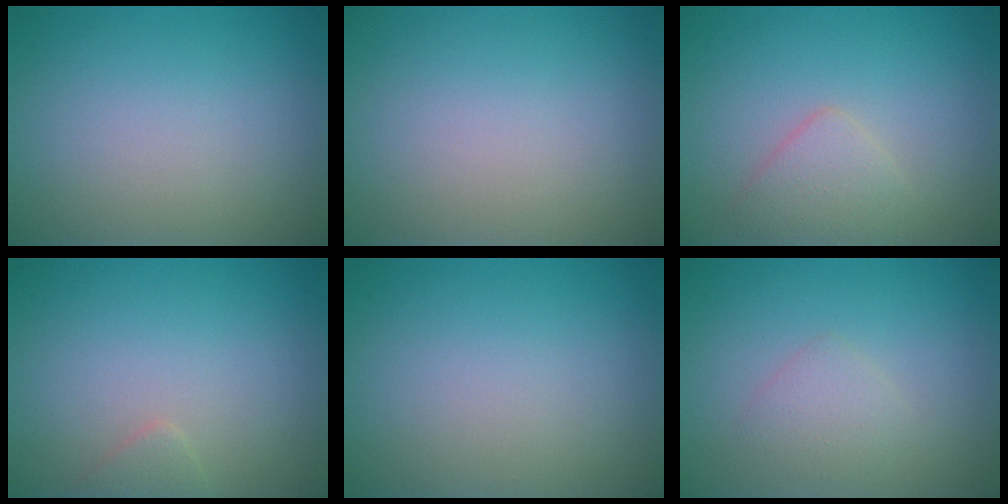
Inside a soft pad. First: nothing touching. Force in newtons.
{"total": 0.0}
{"total": 2.3, "press": 2.3, "slide": 0.1}
{"total": 1.0, "press": 1.0, "slide": 0.1}
{"total": 0.0}
{"total": 1.6, "press": 1.6, "slide": 0.1}